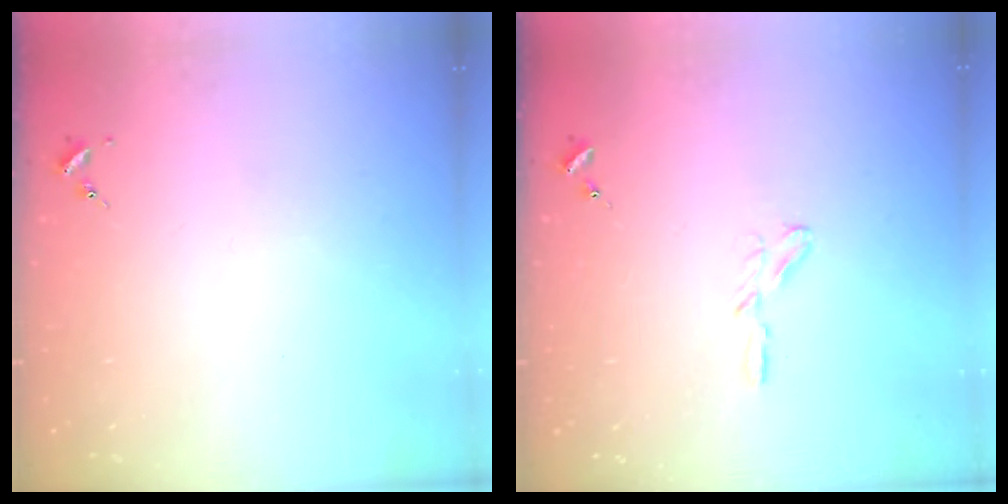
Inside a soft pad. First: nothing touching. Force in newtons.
{"total": 3.8, "press": 3.8, "slide": 0.3}